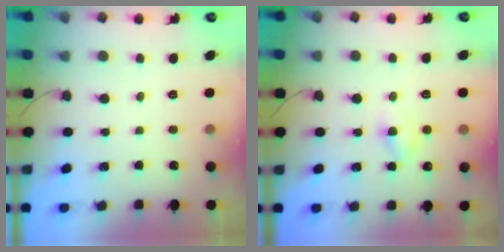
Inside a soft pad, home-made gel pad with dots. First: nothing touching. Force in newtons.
{"total": 4.0, "press": 3.7, "slide": 1.5}